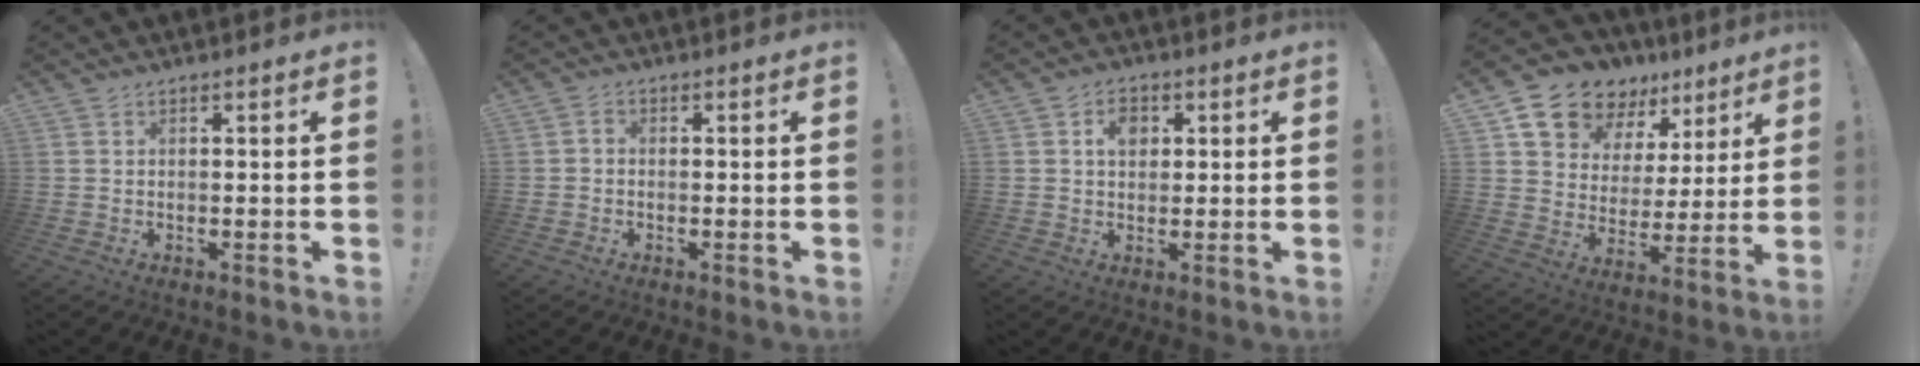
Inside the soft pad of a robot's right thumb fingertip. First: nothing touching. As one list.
[{"total": 1.2, "force": [-0.9, 0.5, 0.6], "torque": [-0.009, 0.004, -0.016]}, {"total": 5.0, "force": [1.4, 3.8, 3.0], "torque": [-0.038, 0.003, 0.021]}, {"total": 14.2, "force": [10.7, 8.3, 4.1], "torque": [-0.083, -0.077, 0.204]}]